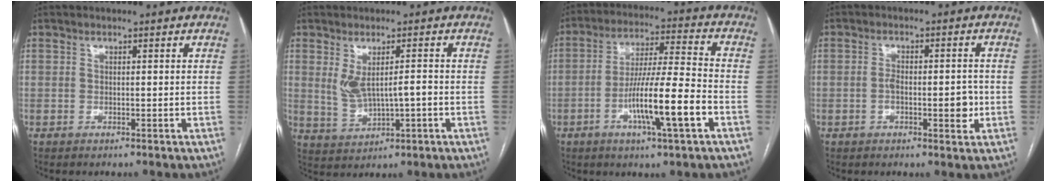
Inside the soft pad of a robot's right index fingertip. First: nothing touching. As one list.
[{"total": 5.5, "force": [0.0, 1.9, 5.2], "torque": [-0.101, 0.004, 0.016]}, {"total": 12.8, "force": [-4.7, 0.3, 12.0], "torque": [-0.213, -0.002, -0.083]}, {"total": 5.3, "force": [-1.2, 1.9, 4.8], "torque": [-0.072, 0.004, -0.017]}]